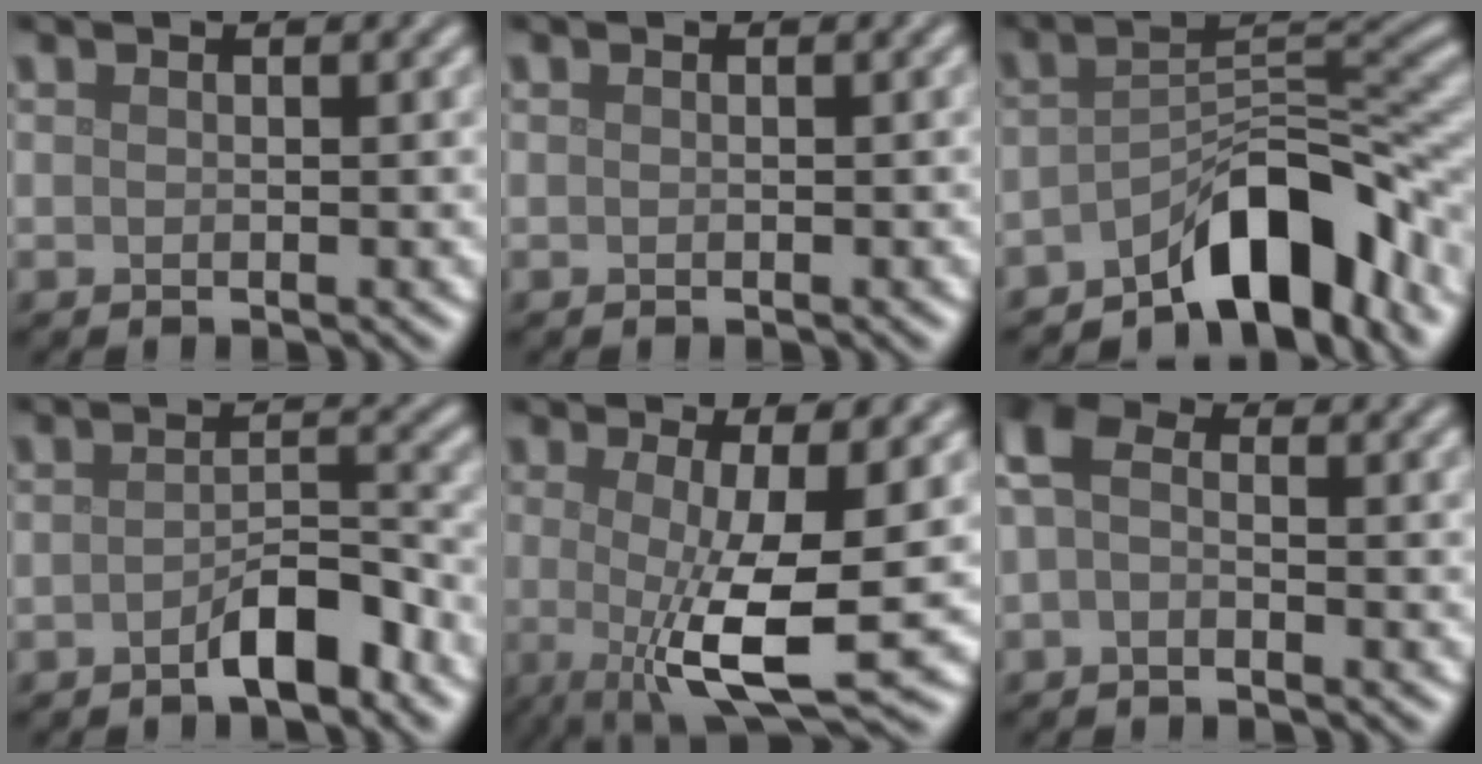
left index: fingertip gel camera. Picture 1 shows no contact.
{"total": 0.0}
{"total": 8.3, "force": [-5.5, 3.0, 5.4], "torque": [-0.060, 0.013, -0.094]}
{"total": 3.5, "force": [-2.4, 1.1, 2.4], "torque": [-0.035, 0.013, -0.042]}
{"total": 8.5, "force": [-0.9, 2.2, 8.2], "torque": [-0.132, -0.013, -0.016]}
{"total": 3.6, "force": [-0.3, 2.1, 2.9], "torque": [-0.067, 0.010, -0.020]}